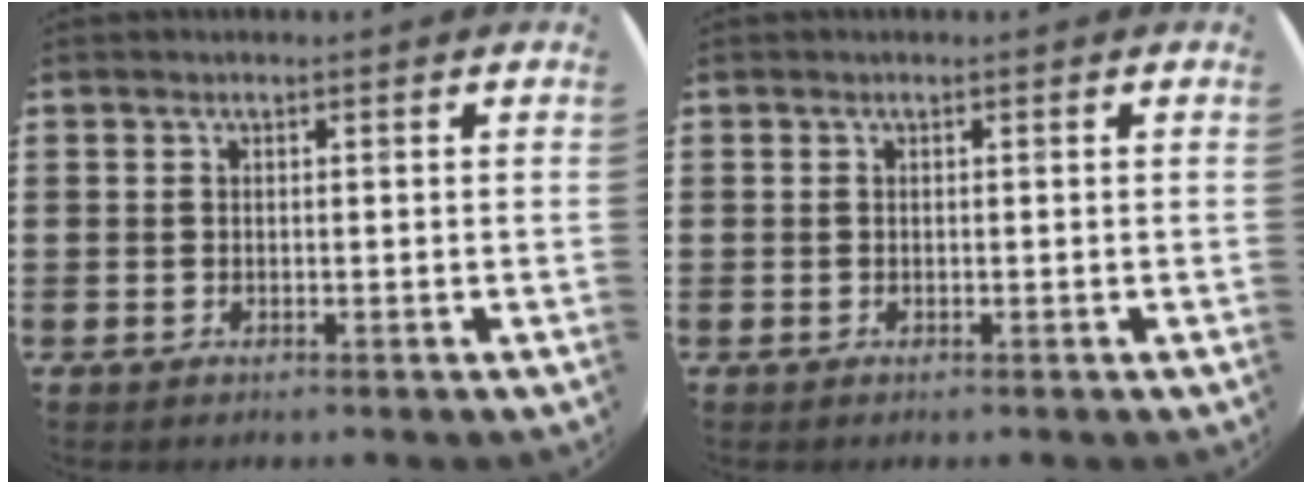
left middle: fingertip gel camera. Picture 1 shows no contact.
{"total": 0.0}